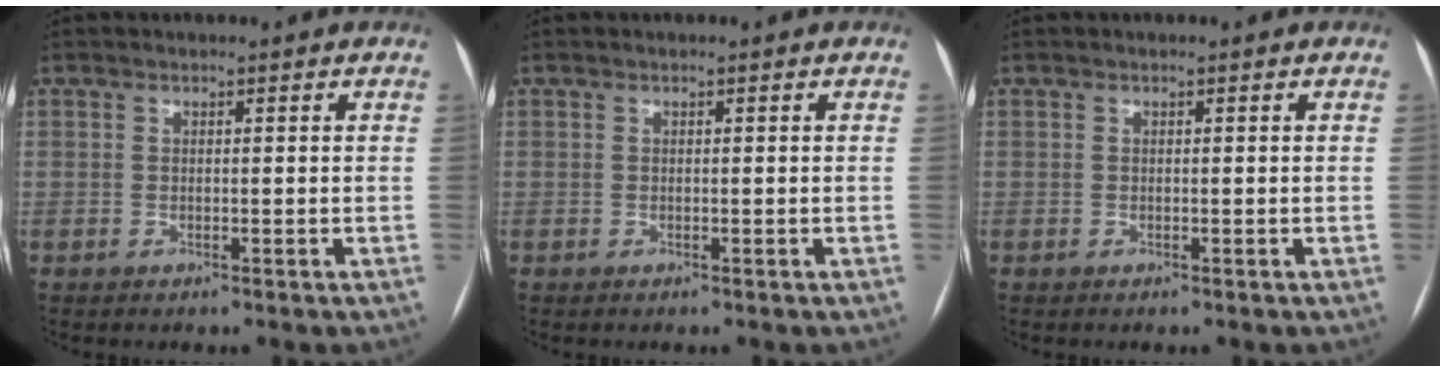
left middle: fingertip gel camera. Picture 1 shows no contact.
{"total": 0.0}
{"total": 0.0}